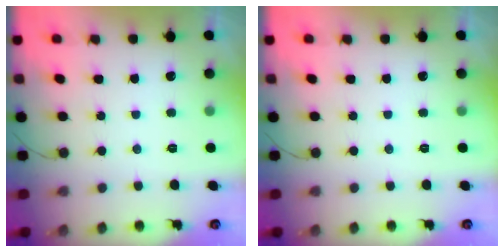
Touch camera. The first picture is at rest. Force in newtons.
{"total": 0.0}